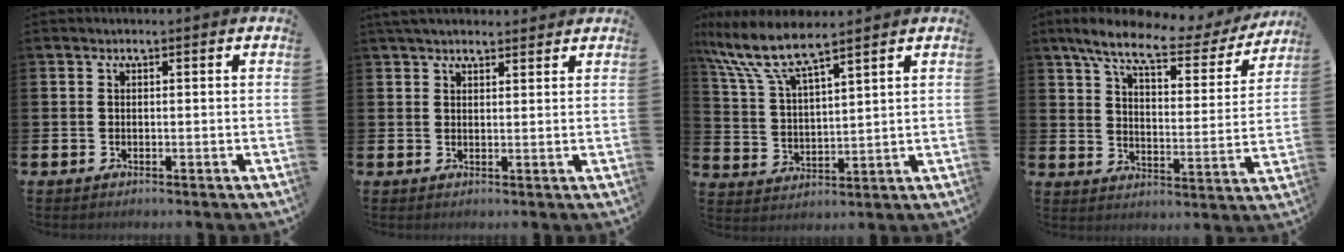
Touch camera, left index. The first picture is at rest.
{"total": 3.2, "force": [2.9, 0.9, 0.9], "torque": [-0.012, -0.008, 0.052]}
{"total": 8.0, "force": [6.9, 1.3, 3.8], "torque": [-0.104, -0.029, 0.122]}
{"total": 8.7, "force": [7.0, 2.1, 4.6], "torque": [-0.104, -0.040, 0.114]}